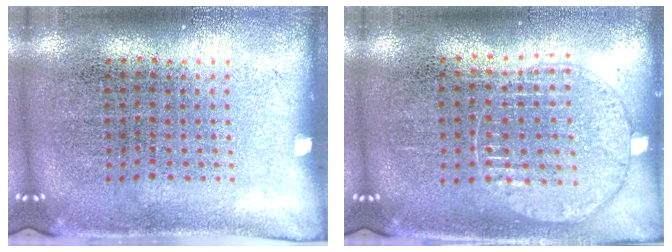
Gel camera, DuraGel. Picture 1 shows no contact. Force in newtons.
{"total": 1.0, "press": 0.9, "slide": 0.2}